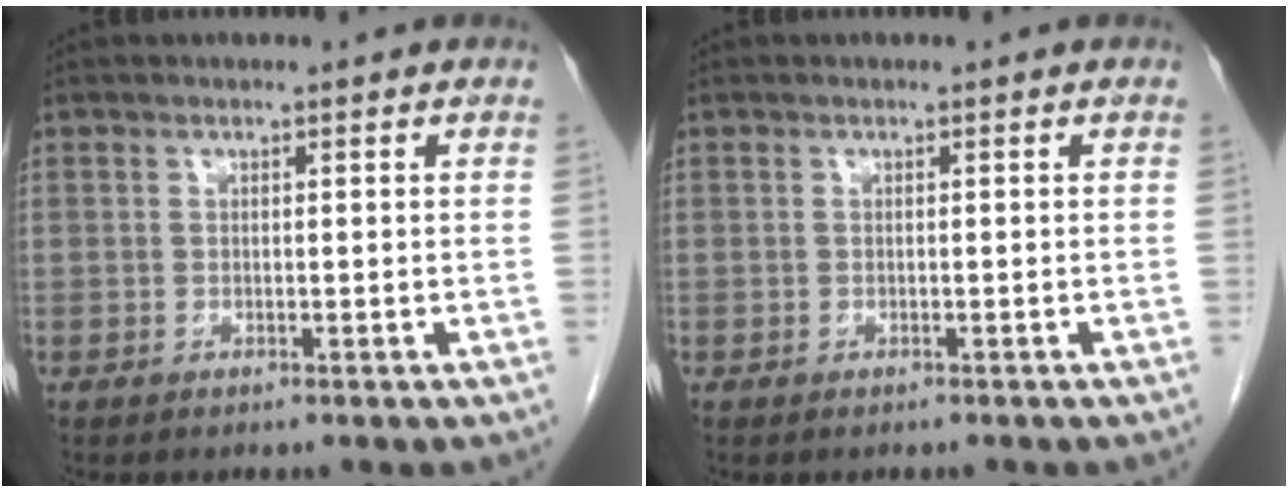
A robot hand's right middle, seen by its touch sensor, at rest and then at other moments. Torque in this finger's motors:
{"motor_torque": [0.36, -0.31, 0.01, 0.04]}